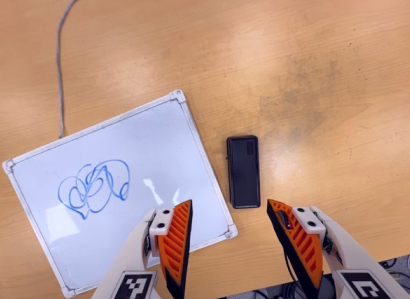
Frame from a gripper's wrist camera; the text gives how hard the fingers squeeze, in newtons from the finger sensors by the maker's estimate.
{"total": 0.0}